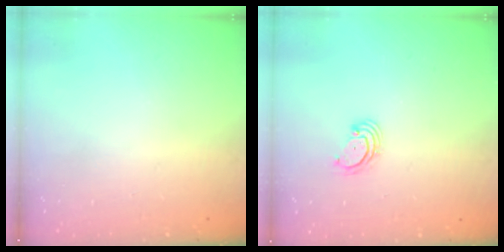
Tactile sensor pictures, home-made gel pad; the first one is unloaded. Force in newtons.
{"total": 3.0, "press": 3.0, "slide": 0.3}